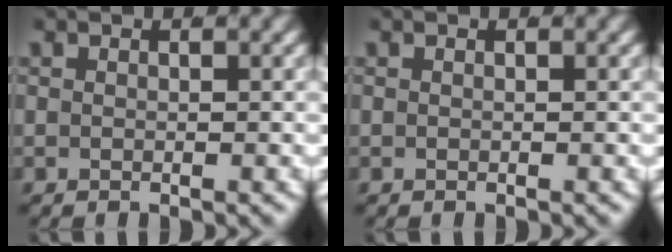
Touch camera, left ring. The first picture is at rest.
{"total": 0.0}